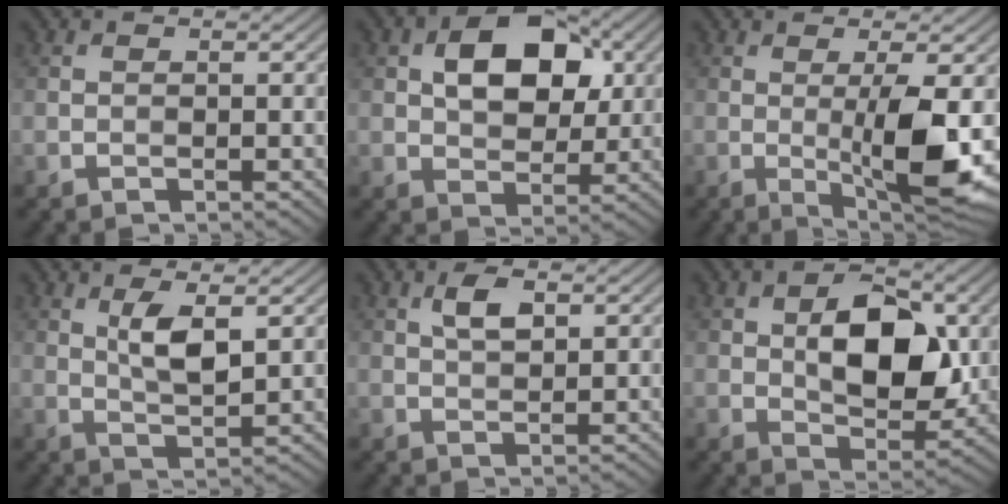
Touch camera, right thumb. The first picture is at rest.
{"total": 9.3, "force": [2.4, 5.9, 6.8], "torque": [-0.113, 0.009, 0.035]}
{"total": 8.7, "force": [-0.6, 1.6, 8.5], "torque": [-0.143, -0.003, -0.007]}
{"total": 4.7, "force": [1.6, 1.5, 4.2], "torque": [-0.090, -0.006, 0.033]}
{"total": 3.2, "force": [1.2, 1.4, 2.6], "torque": [-0.055, 0.004, 0.024]}
{"total": 10.0, "force": [1.3, 5.7, 8.1], "torque": [-0.134, -0.001, 0.021]}